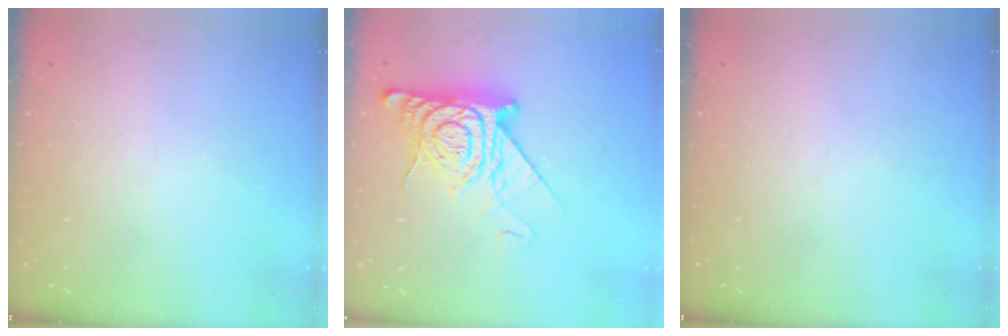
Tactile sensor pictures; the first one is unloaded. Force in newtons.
{"total": 15.0, "press": 15.0, "slide": 1.3}
{"total": 0.0}